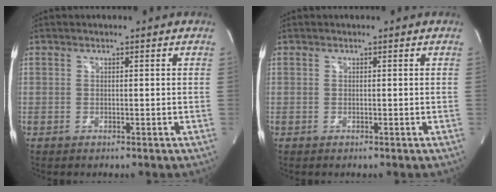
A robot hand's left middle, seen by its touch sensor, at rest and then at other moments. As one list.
[{"total": 0.0}]